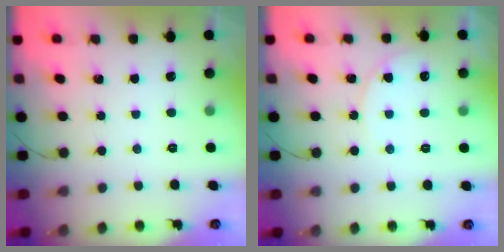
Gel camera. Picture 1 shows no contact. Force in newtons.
{"total": 6.0, "press": 6.0, "slide": 0.5}